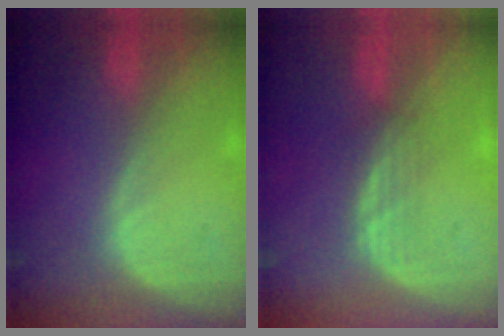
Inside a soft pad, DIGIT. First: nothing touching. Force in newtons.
{"total": 2.1, "press": 2.1, "slide": 0.2}